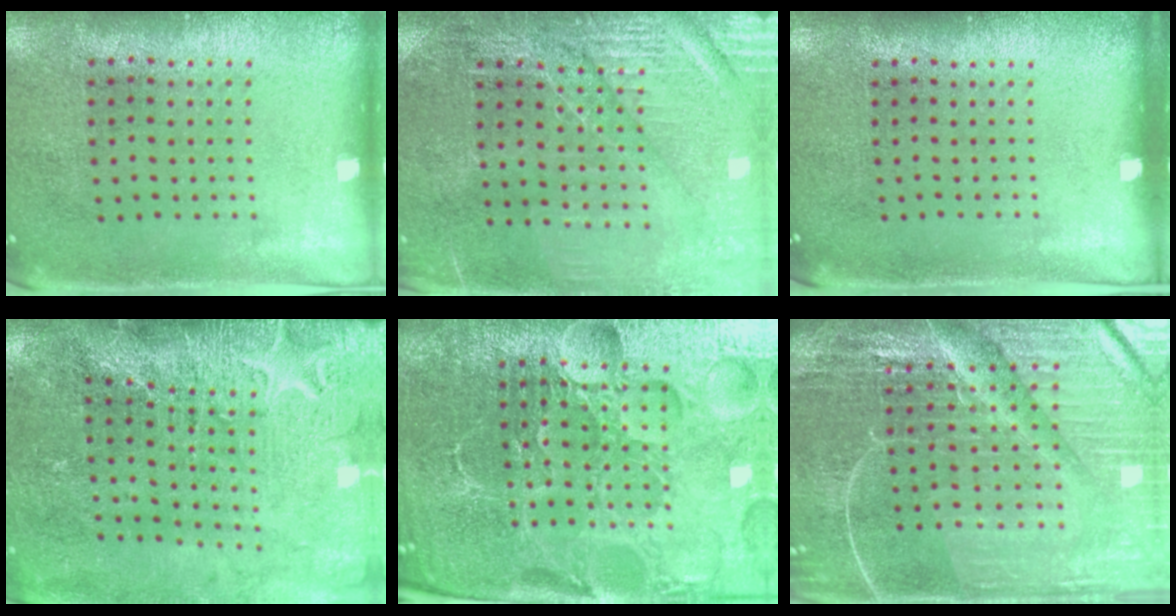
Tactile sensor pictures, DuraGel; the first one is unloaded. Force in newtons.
{"total": 3.1, "press": 3.0, "slide": 0.6}
{"total": 0.0}
{"total": 3.5, "press": 3.4, "slide": 0.8}
{"total": 6.5, "press": 5.8, "slide": 3.0}
{"total": 5.8, "press": 5.3, "slide": 2.4}